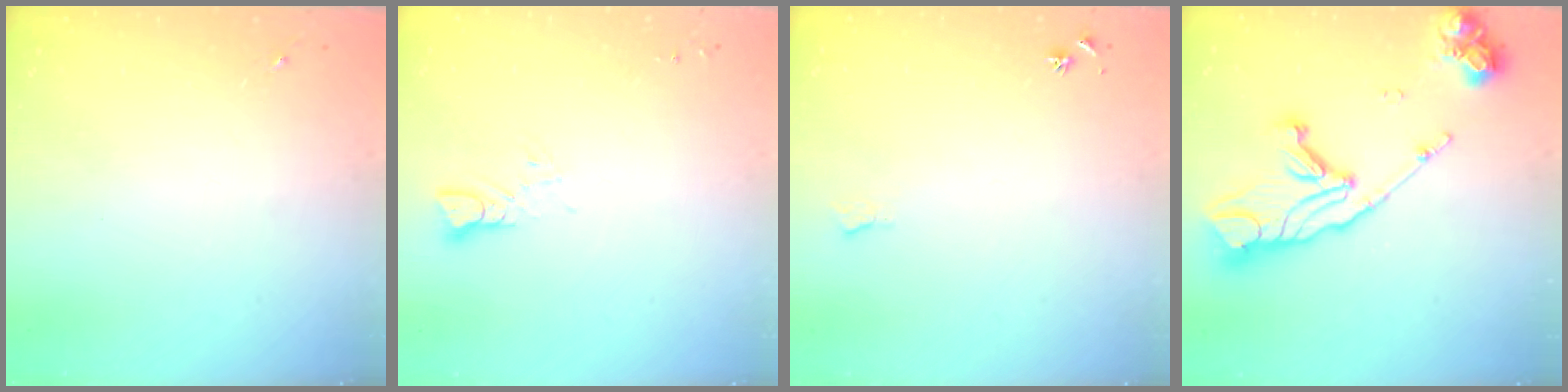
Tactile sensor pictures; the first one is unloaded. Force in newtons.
{"total": 2.9, "press": 2.9, "slide": 0.2}
{"total": 5.6, "press": 5.5, "slide": 0.7}
{"total": 19.5, "press": 19.4, "slide": 2.1}